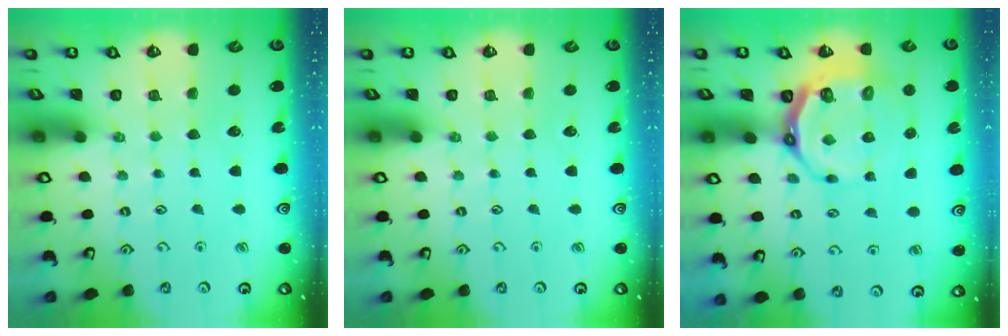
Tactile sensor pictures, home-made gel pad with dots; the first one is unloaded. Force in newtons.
{"total": 0.0}
{"total": 8.7, "press": 7.9, "slide": 3.8}